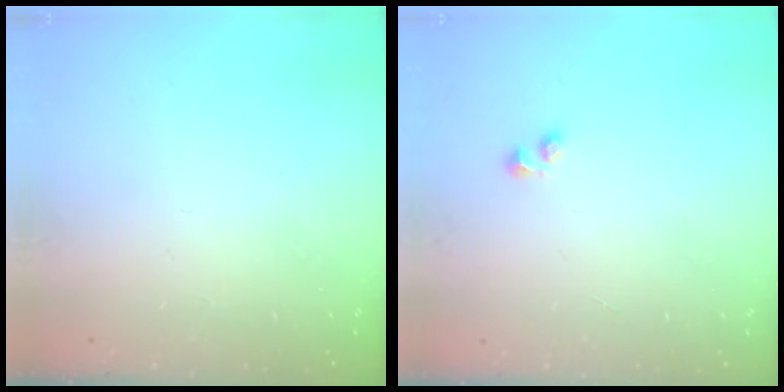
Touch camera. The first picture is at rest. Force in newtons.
{"total": 1.5, "press": 1.2, "slide": 0.8}